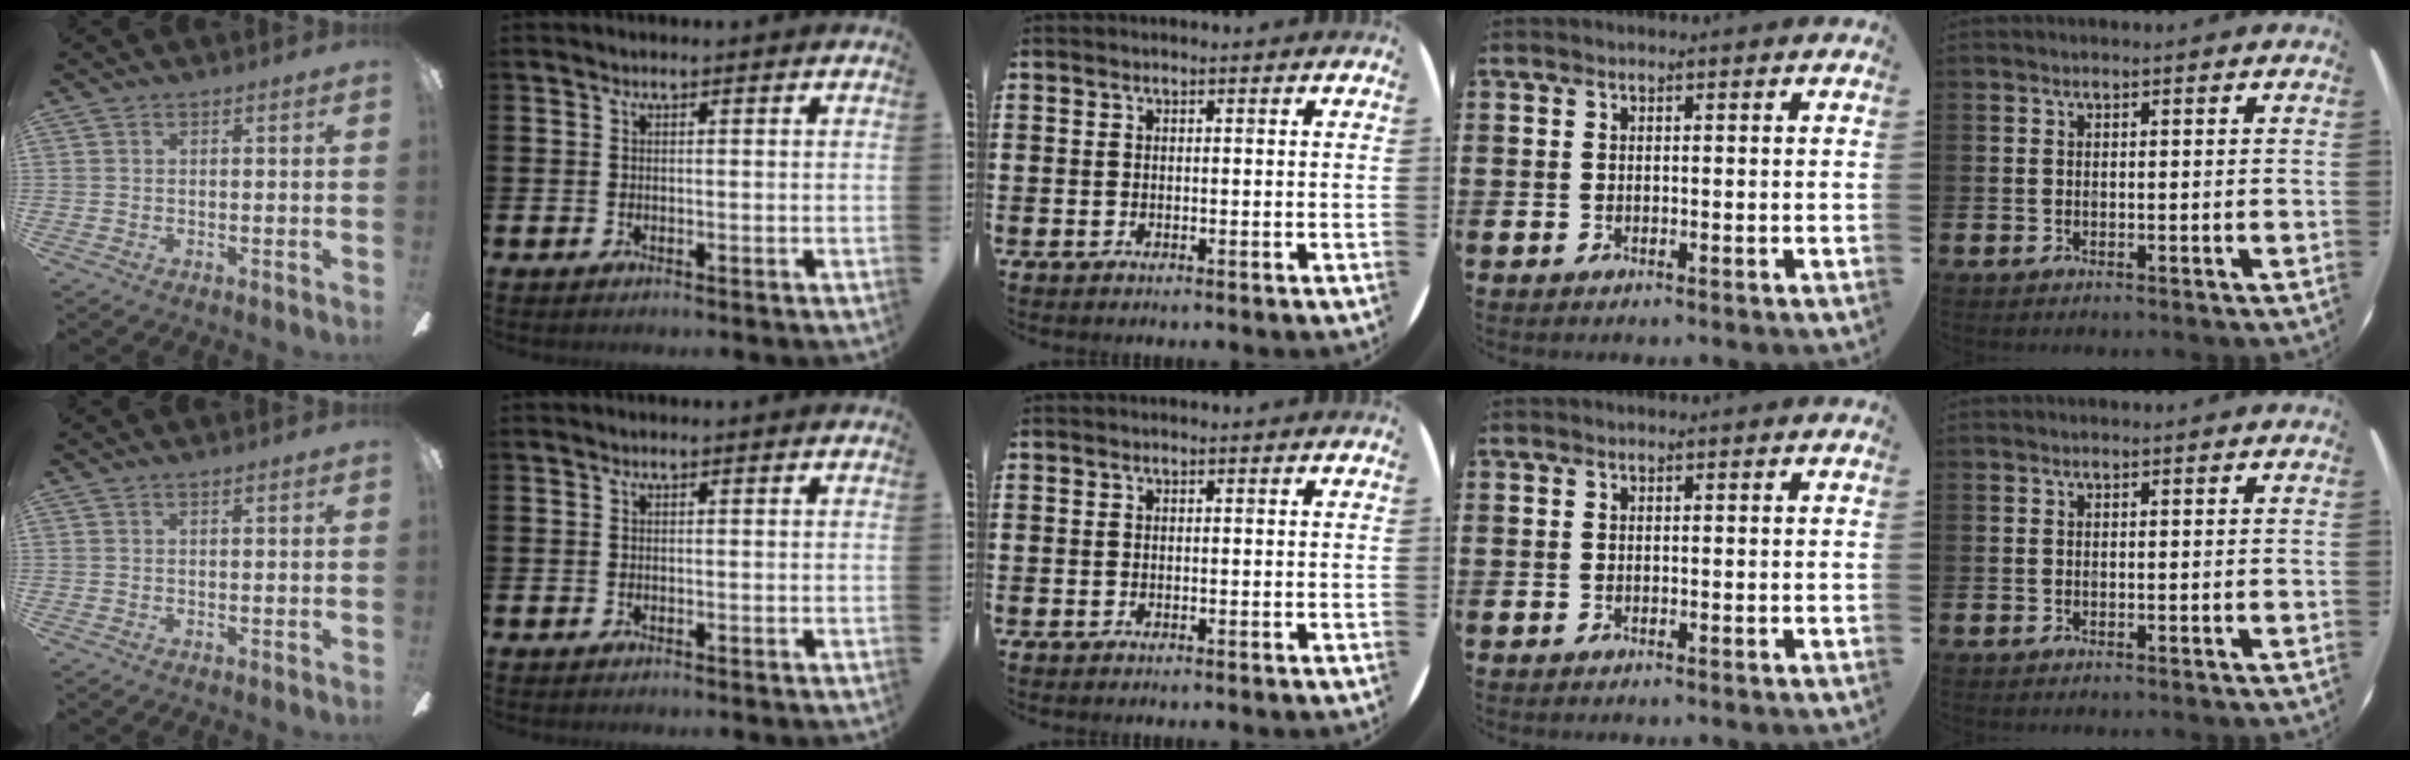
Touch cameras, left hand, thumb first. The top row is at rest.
{}